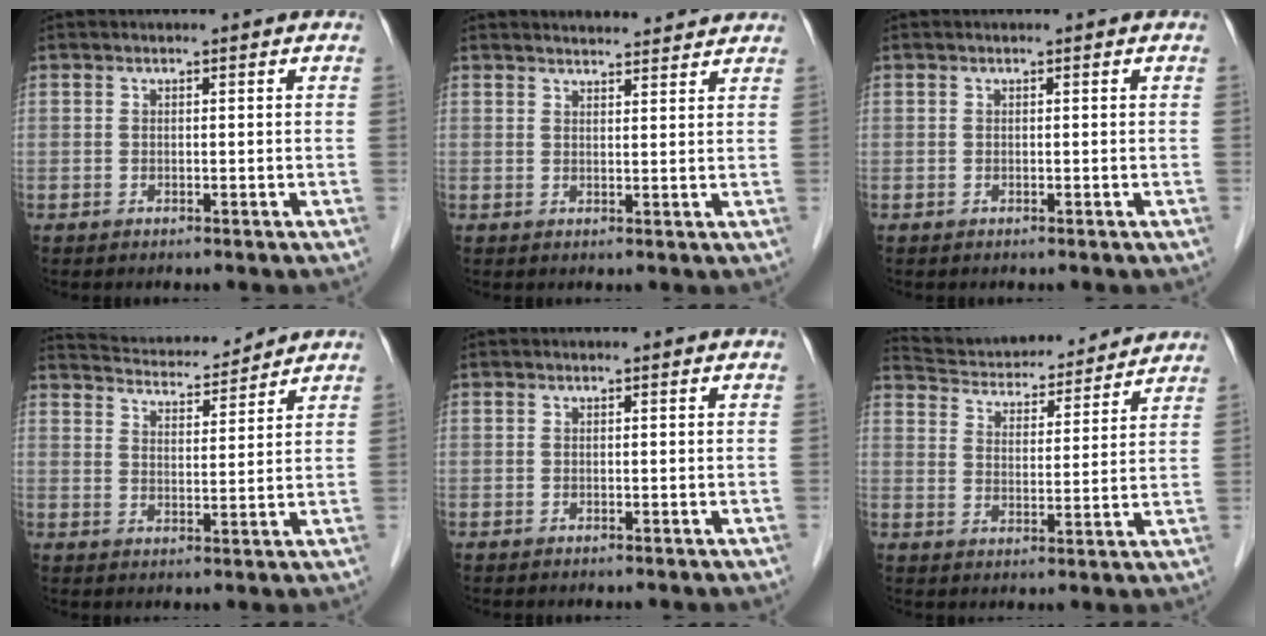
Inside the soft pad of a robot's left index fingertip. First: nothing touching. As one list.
[{"total": 7.6, "force": [7.4, 0.8, 1.3], "torque": [-0.017, 0.020, 0.086]}, {"total": 0.0}, {"total": 10.9, "force": [10.6, 1.1, 2.4], "torque": [-0.048, 0.015, 0.168]}, {"total": 0.0}, {"total": 17.0, "force": [16.2, 3.5, 4.0], "torque": [-0.066, 0.021, 0.237]}]